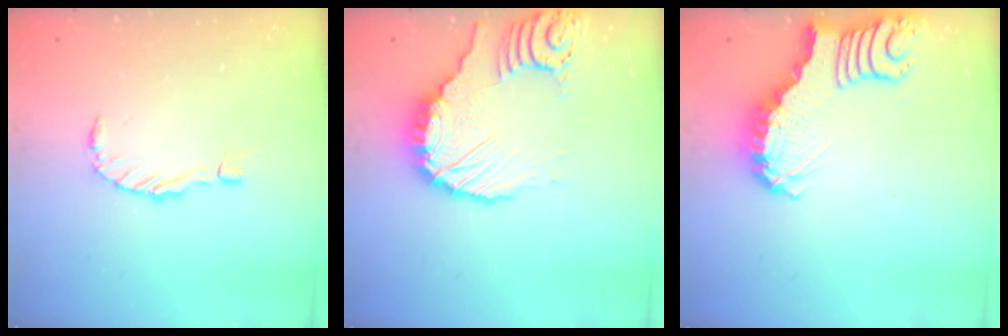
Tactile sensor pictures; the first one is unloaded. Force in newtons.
{"total": 12.6, "press": 12.5, "slide": 1.6}
{"total": 3.3, "press": 3.3, "slide": 0.7}